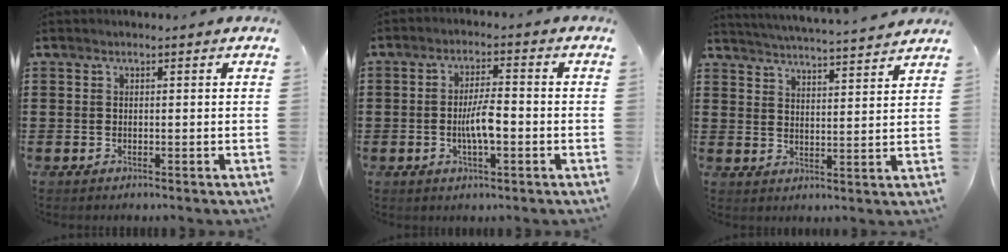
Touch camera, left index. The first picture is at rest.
{"total": 5.4, "force": [-1.2, 1.5, 5.0], "torque": [-0.095, 0.008, -0.025]}
{"total": 4.1, "force": [4.1, -0.7, 0.3], "torque": [-0.025, -0.032, 0.067]}